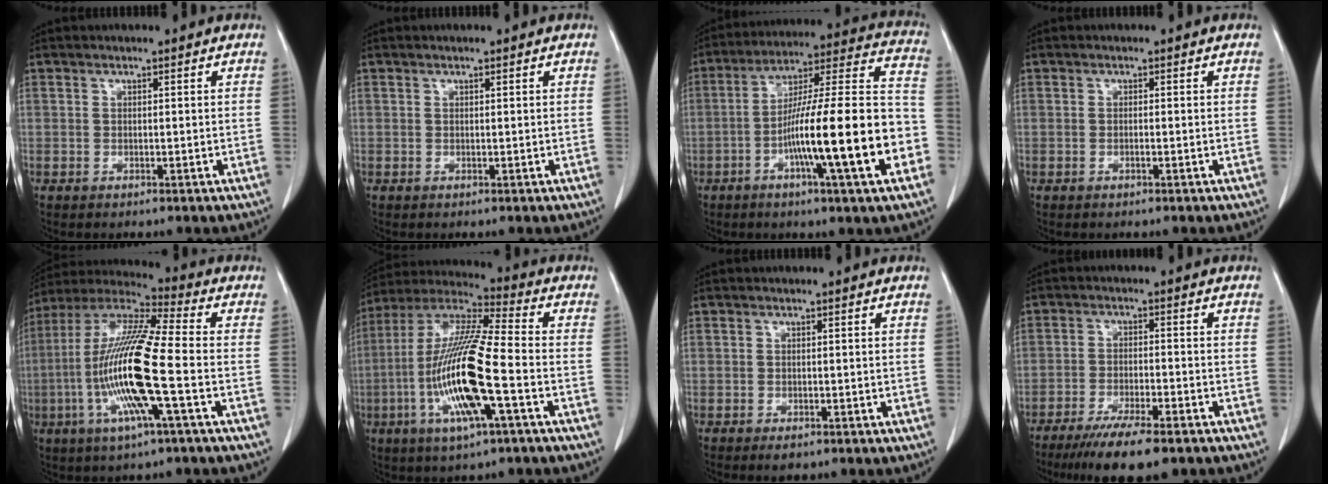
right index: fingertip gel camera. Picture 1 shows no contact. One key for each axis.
{"total": 0.0}
{"total": 21.4, "fx": -6.6, "fy": 0.9, "fz": 20.3, "tx": -0.283, "ty": 0.009, "tz": -0.106}
{"total": 0.0}
{"total": 17.1, "fx": -3.8, "fy": 0.9, "fz": 16.6, "tx": -0.344, "ty": -0.007, "tz": -0.082}
{"total": 17.5, "fx": -4.6, "fy": 1.7, "fz": 16.8, "tx": -0.350, "ty": -0.011, "tz": -0.089}
{"total": 1.2, "fx": -0.8, "fy": 0.6, "fz": 0.7, "tx": -0.010, "ty": 0.000, "tz": -0.007}
{"total": 10.6, "fx": -7.9, "fy": 1.6, "fz": 6.8, "tx": -0.106, "ty": -0.020, "tz": -0.123}